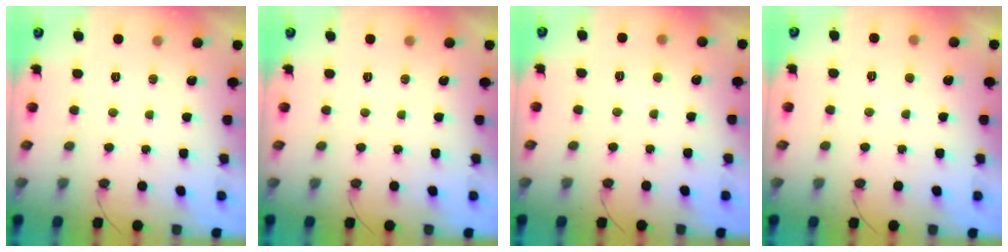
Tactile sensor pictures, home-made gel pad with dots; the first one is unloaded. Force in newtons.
{"total": 0.0}
{"total": 2.8, "press": 2.8, "slide": 0.3}
{"total": 2.0, "press": 2.0, "slide": 0.3}